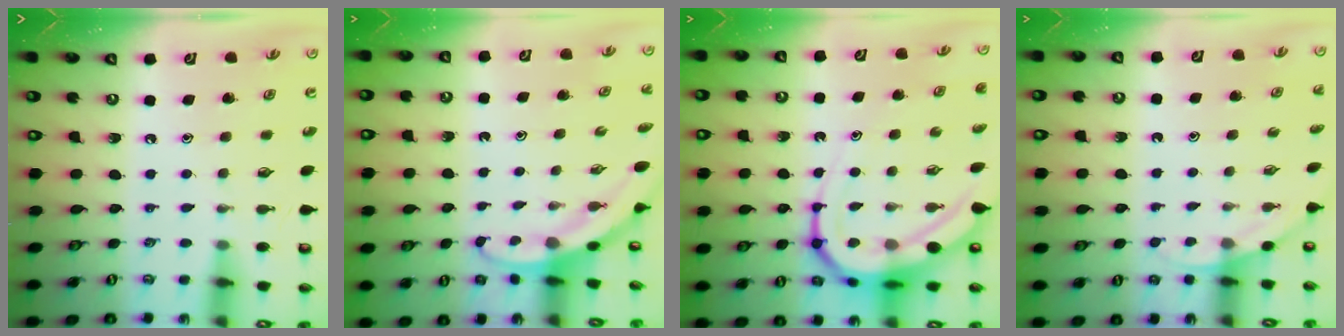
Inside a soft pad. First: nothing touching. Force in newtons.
{"total": 2.8, "press": 2.8, "slide": 0.1}
{"total": 13.6, "press": 13.5, "slide": 1.5}
{"total": 2.6, "press": 2.6, "slide": 0.1}